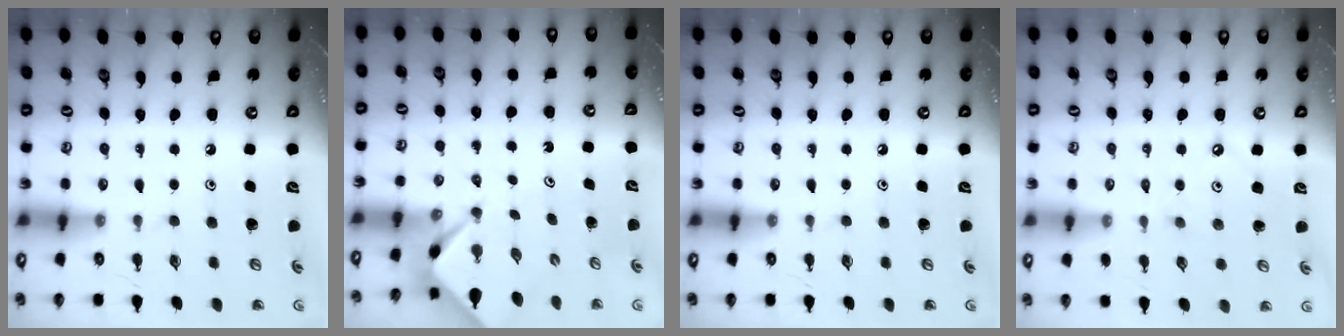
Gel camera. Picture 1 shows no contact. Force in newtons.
{"total": 2.2, "press": 2.2, "slide": 0.3}
{"total": 0.0}
{"total": 1.8, "press": 1.8, "slide": 0.0}